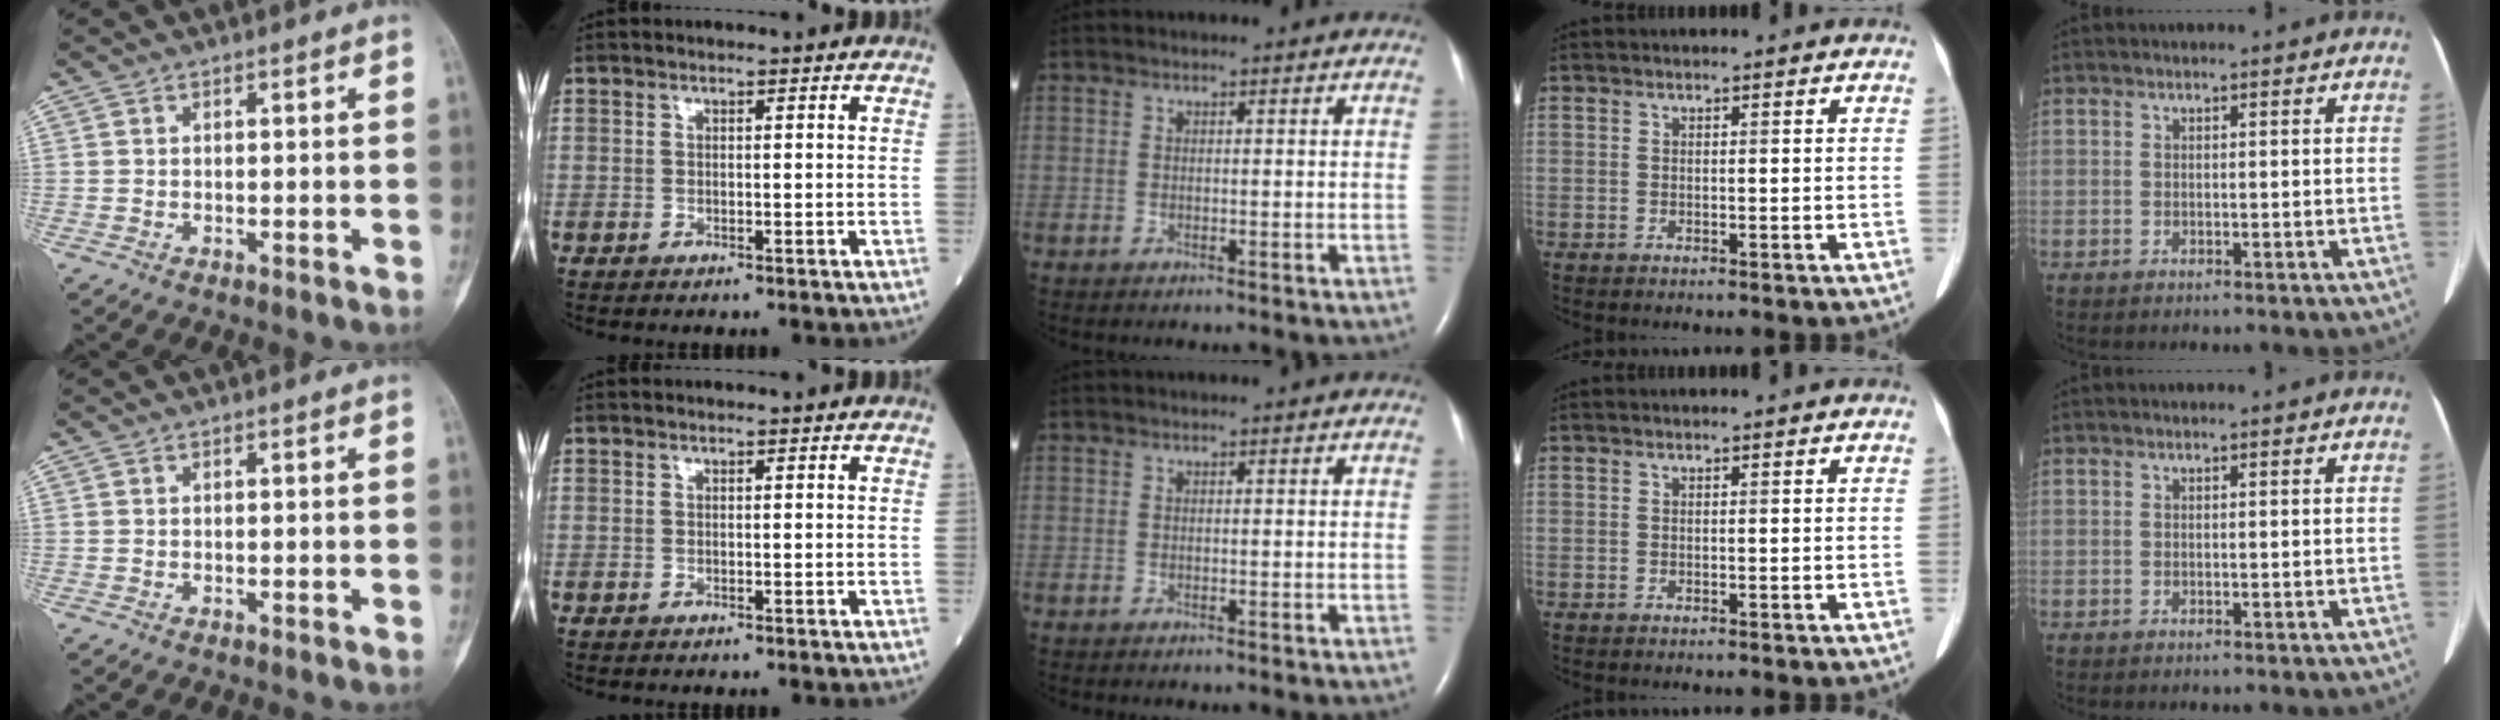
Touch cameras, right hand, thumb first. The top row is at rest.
{}